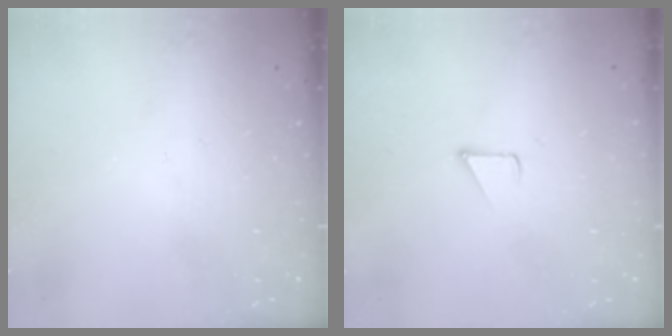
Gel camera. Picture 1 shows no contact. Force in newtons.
{"total": 2.8, "press": 2.8, "slide": 0.2}